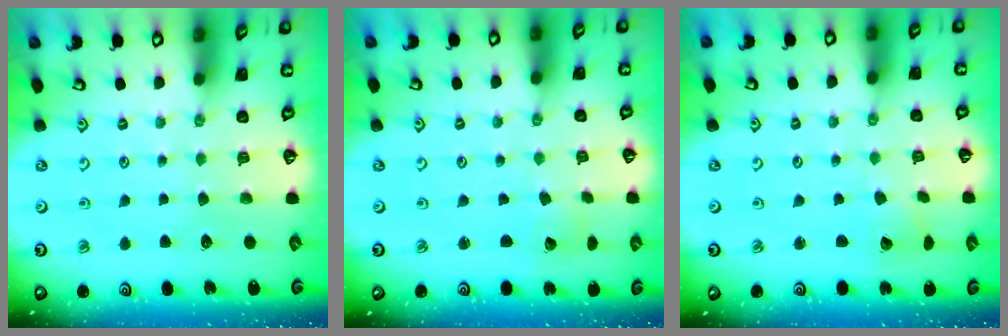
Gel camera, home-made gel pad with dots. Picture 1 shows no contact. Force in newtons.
{"total": 2.1, "press": 2.1, "slide": 0.2}
{"total": 2.8, "press": 2.8, "slide": 0.3}